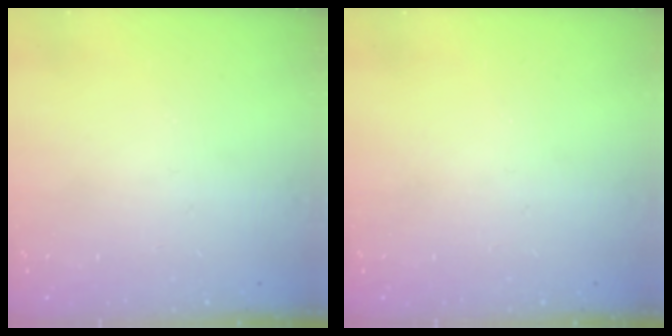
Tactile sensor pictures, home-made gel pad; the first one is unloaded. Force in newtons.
{"total": 0.0}